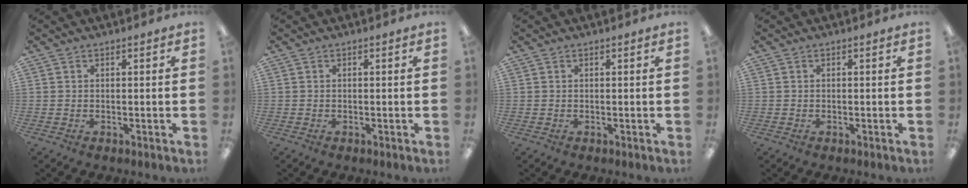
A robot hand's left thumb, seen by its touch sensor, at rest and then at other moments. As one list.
[{"total": 0.0}, {"total": 0.0}, {"total": 0.0}]